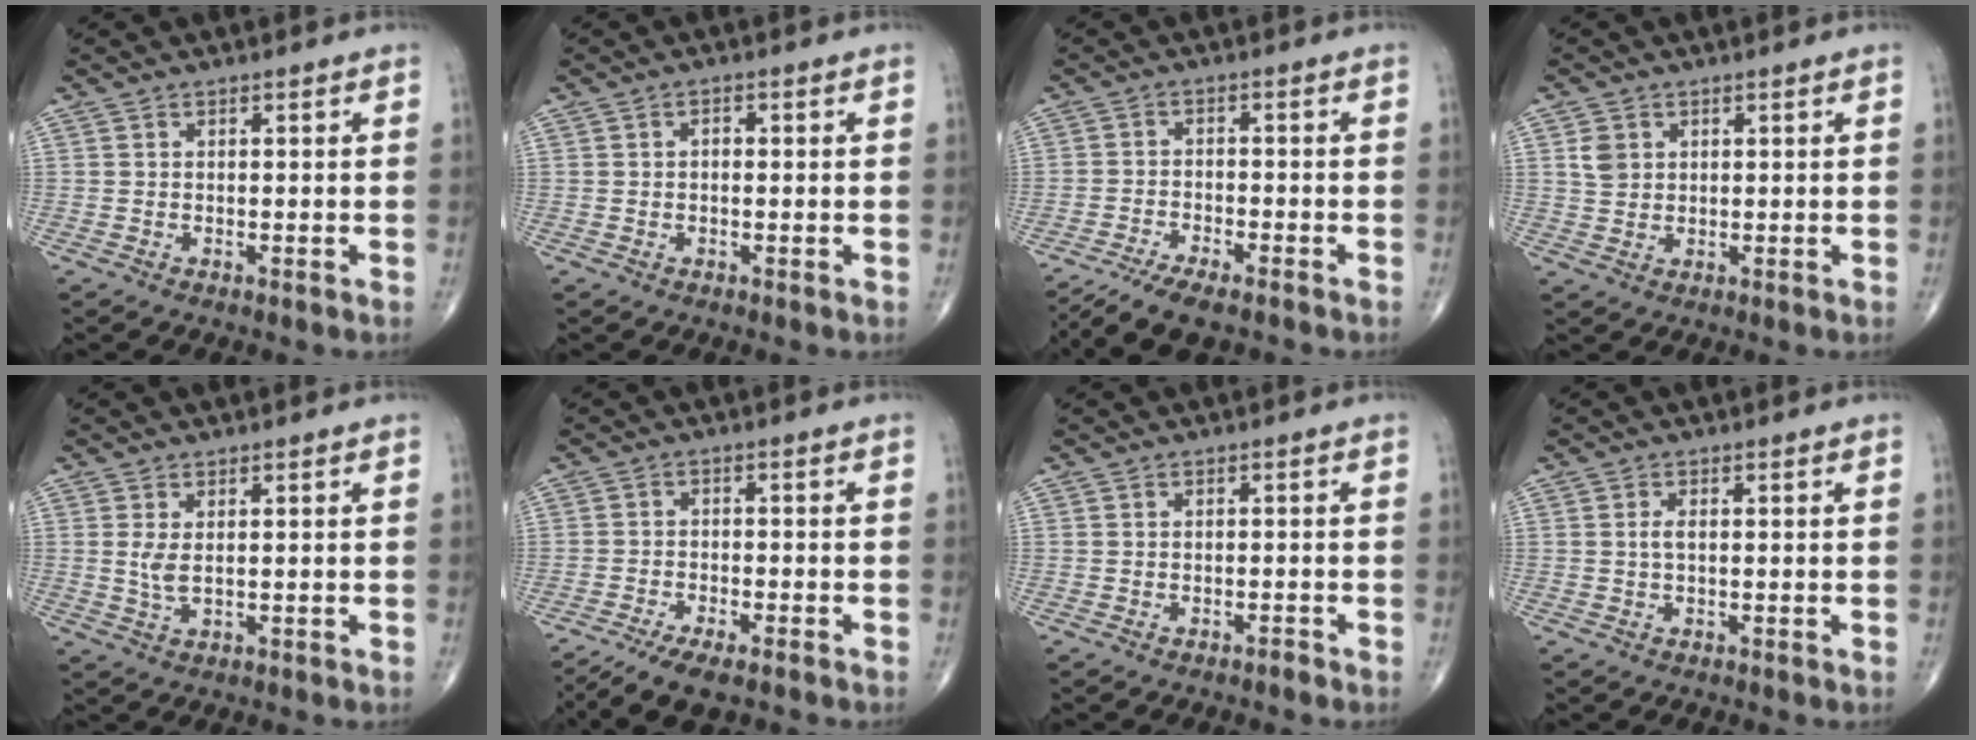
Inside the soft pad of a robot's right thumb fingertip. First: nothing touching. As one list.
[{"total": 1.1, "force": [0.0, 0.7, 0.9], "torque": [-0.008, 0.005, -0.005]}, {"total": 8.1, "force": [-6.4, 2.1, 4.5], "torque": [-0.085, 0.012, -0.114]}, {"total": 3.4, "force": [1.1, 2.8, 1.6], "torque": [-0.019, -0.001, 0.023]}, {"total": 2.7, "force": [0.5, 1.1, 2.5], "torque": [-0.055, -0.006, 0.015]}, {"total": 8.0, "force": [-5.9, 2.4, 4.8], "torque": [-0.088, 0.005, -0.102]}, {"total": 0.8, "force": [-0.7, 0.1, 0.3], "torque": [-0.007, 0.007, -0.012]}, {"total": 1.2, "force": [0.0, 0.6, 1.1], "torque": [-0.025, 0.000, 0.000]}]